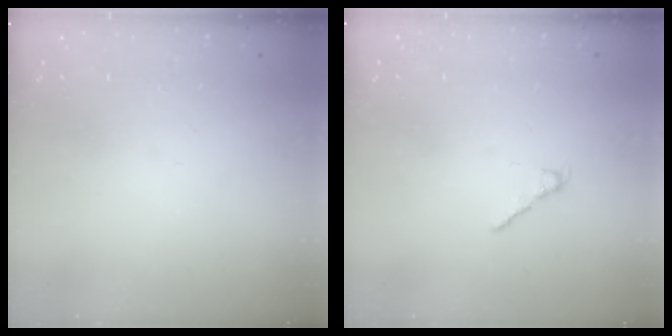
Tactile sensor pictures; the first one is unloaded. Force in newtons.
{"total": 1.7, "press": 1.5, "slide": 0.6}